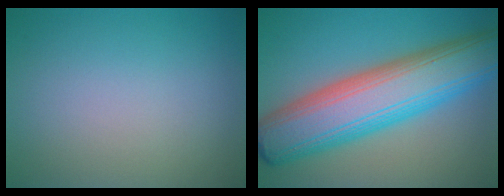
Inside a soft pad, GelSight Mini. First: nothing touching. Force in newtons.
{"total": 11.8, "press": 11.8, "slide": 0.4}